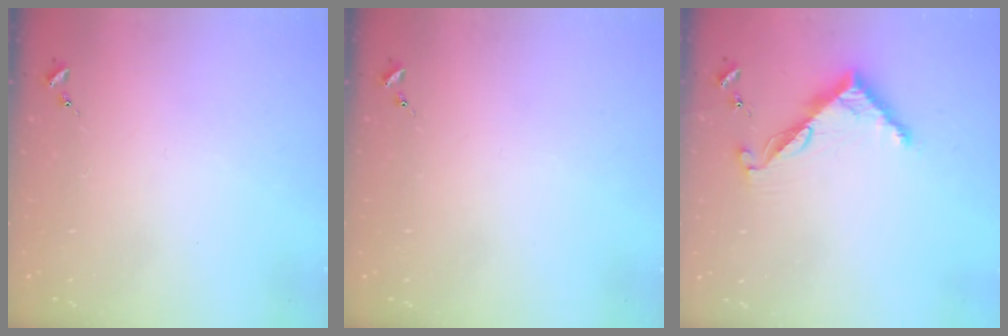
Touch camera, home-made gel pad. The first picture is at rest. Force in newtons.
{"total": 0.0}
{"total": 8.7, "press": 8.7, "slide": 0.6}